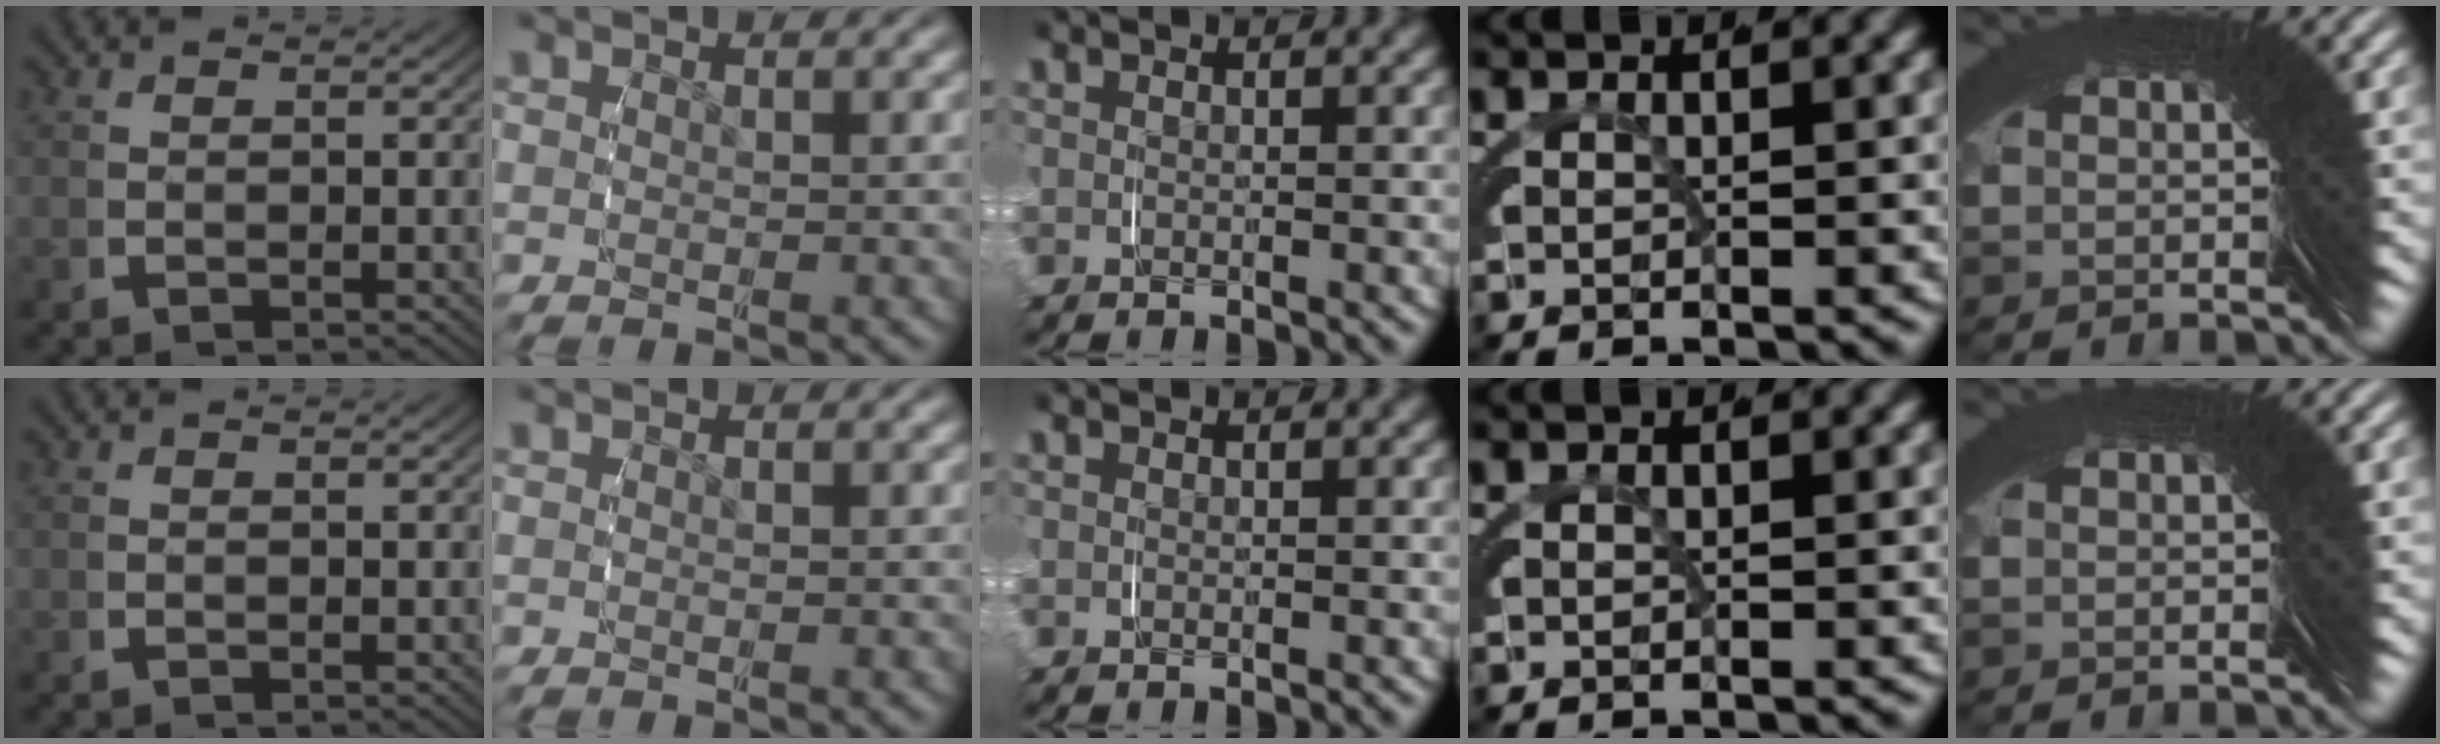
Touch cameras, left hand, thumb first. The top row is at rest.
{}